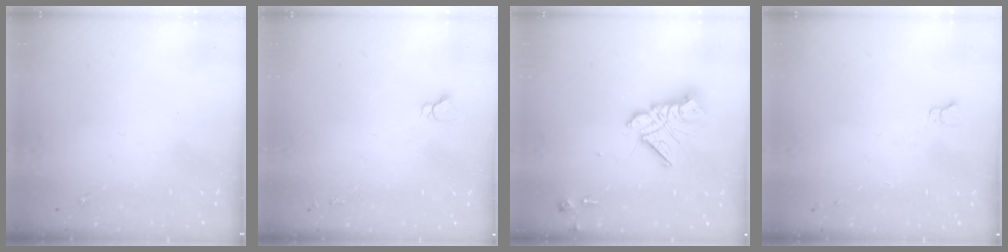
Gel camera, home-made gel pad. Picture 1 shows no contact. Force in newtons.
{"total": 3.6, "press": 3.6, "slide": 0.3}
{"total": 14.4, "press": 14.3, "slide": 1.4}
{"total": 2.3, "press": 2.3, "slide": 0.2}